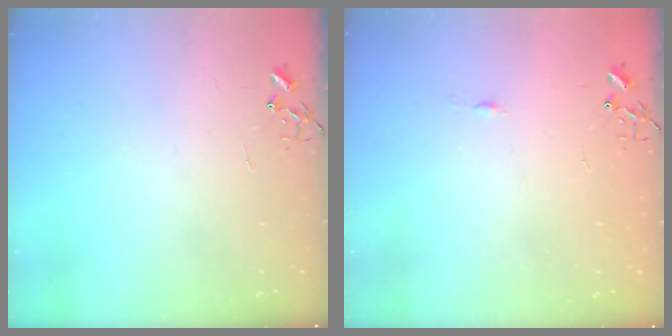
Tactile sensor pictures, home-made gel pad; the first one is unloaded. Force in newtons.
{"total": 3.3, "press": 3.3, "slide": 0.4}